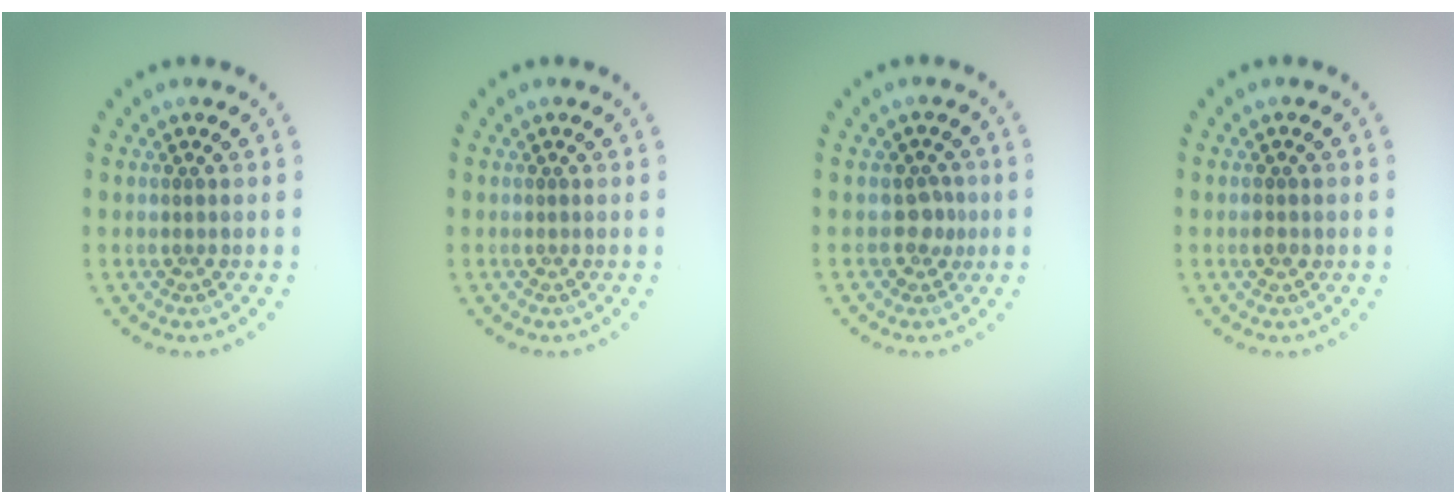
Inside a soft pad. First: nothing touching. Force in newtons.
{"total": 0.0}
{"total": 1.8, "press": 1.3, "slide": 1.2}
{"total": 1.0, "press": 1.0, "slide": 0.1}